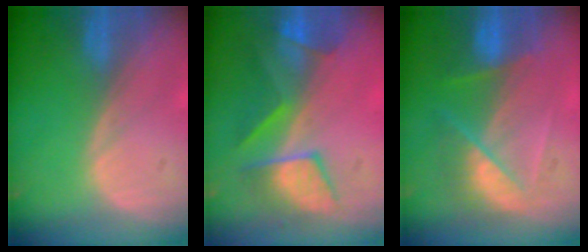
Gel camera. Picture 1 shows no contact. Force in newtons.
{"total": 7.6, "press": 7.5, "slide": 1.2}
{"total": 7.4, "press": 6.5, "slide": 3.4}